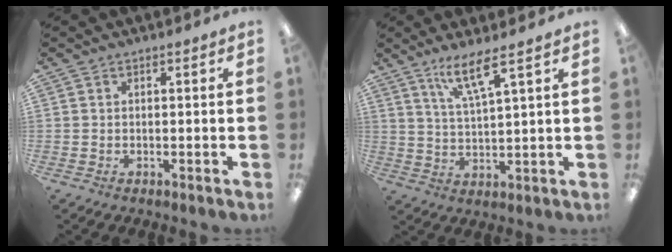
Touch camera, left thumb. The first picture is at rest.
{"total": 8.0, "force": [5.7, 1.0, 5.6], "torque": [-0.107, -0.021, 0.096]}